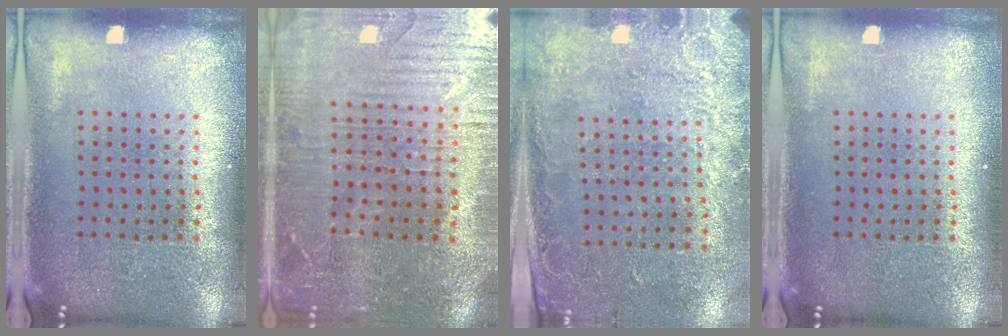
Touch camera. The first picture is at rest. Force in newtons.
{"total": 2.7, "press": 2.6, "slide": 0.6}
{"total": 2.6, "press": 1.9, "slide": 1.8}
{"total": 0.0}